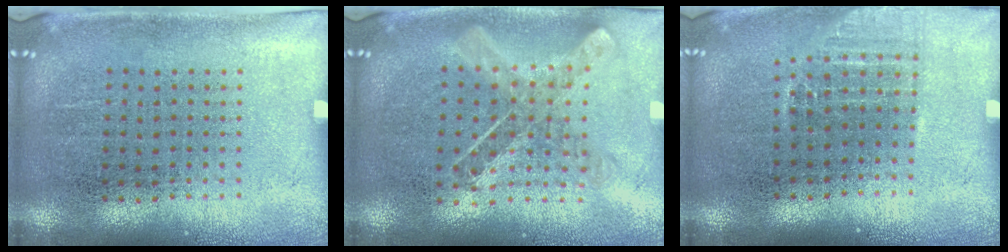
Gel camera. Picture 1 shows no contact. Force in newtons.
{"total": 0.9, "press": 0.8, "slide": 0.2}
{"total": 1.0, "press": 0.9, "slide": 0.5}